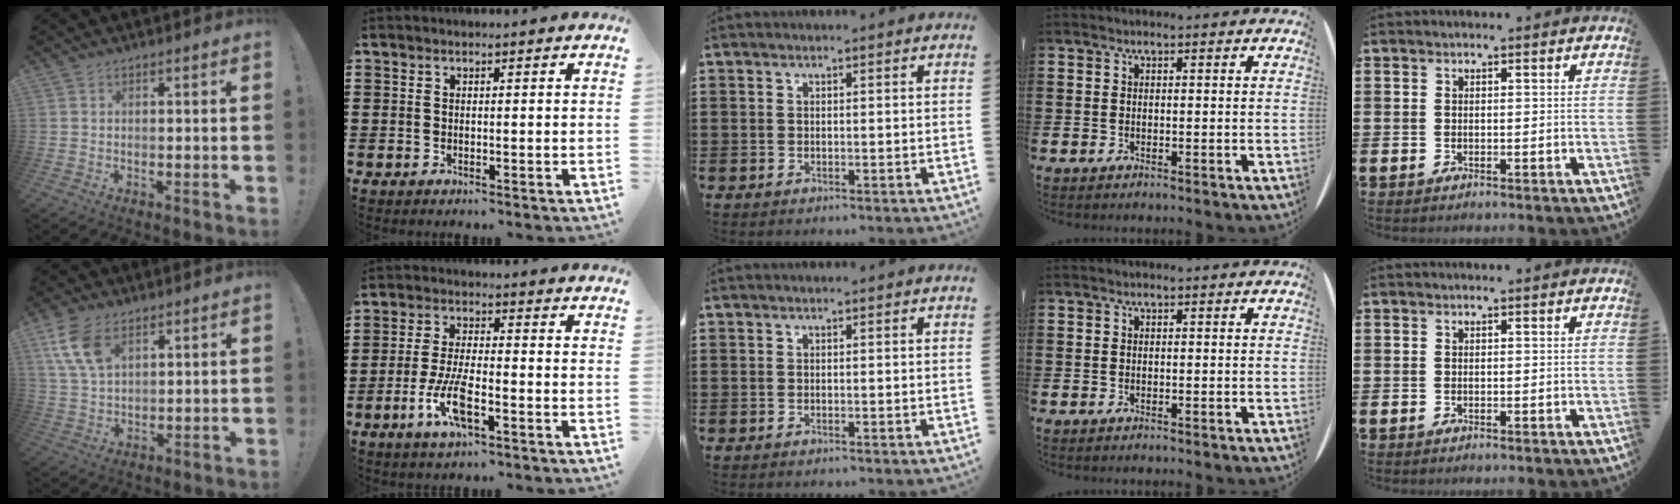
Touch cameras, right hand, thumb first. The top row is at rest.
{"thumb": {"total": 10.1, "force": [5.3, 5.5, 6.6], "torque": [-0.126, -0.015, 0.104]}, "index": {"total": 7.8, "force": [-3.3, 2.2, 6.6], "torque": [-0.153, -0.016, -0.064]}}